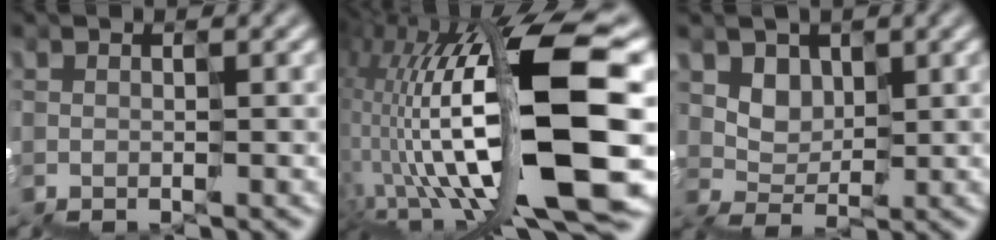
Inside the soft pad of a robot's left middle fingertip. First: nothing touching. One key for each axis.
{"total": 14.8, "fx": -0.7, "fy": 4.1, "fz": 14.2, "tx": -0.260, "ty": 0.024, "tz": -0.006}
{"total": 2.5, "fx": 1.5, "fy": 1.8, "fz": -0.7, "tx": 0.005, "ty": 0.000, "tz": 0.028}